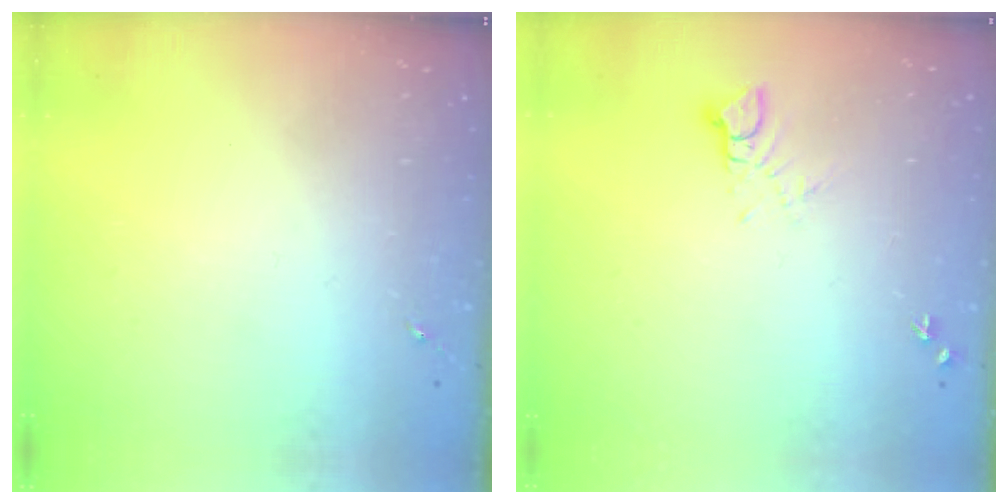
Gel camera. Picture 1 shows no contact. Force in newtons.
{"total": 5.9, "press": 5.9, "slide": 0.6}